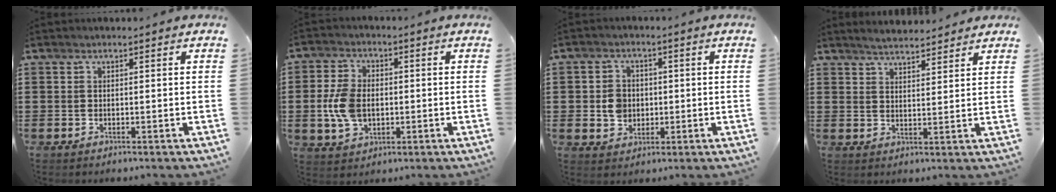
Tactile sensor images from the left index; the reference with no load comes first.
{"total": 7.2, "force": [-0.6, 4.8, 5.4], "torque": [-0.143, 0.000, -0.019]}
{"total": 4.1, "force": [-0.1, 3.5, 2.1], "torque": [-0.042, 0.006, -0.005]}
{"total": 3.4, "force": [3.3, 0.1, 0.6], "torque": [-0.020, -0.007, 0.061]}